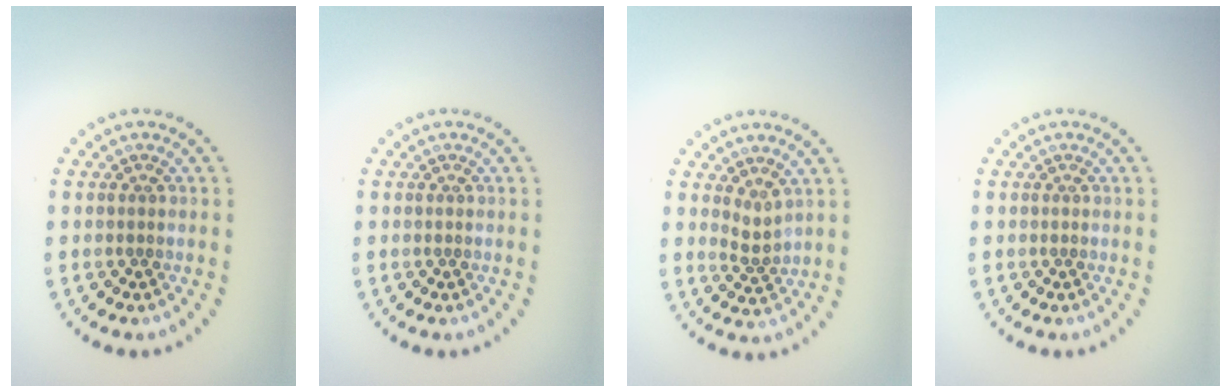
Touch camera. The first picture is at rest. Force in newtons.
{"total": 0.0}
{"total": 1.5, "press": 1.1, "slide": 1.1}
{"total": 0.0}